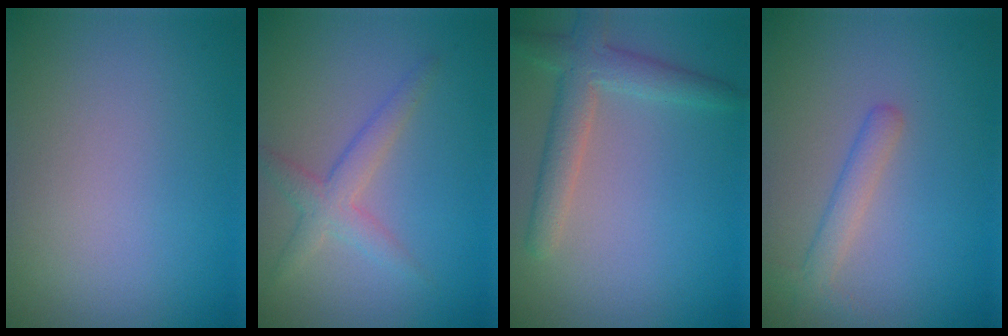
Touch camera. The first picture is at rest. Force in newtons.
{"total": 2.2, "press": 2.2, "slide": 0.2}
{"total": 3.6, "press": 3.6, "slide": 0.1}
{"total": 2.0, "press": 2.0, "slide": 0.1}